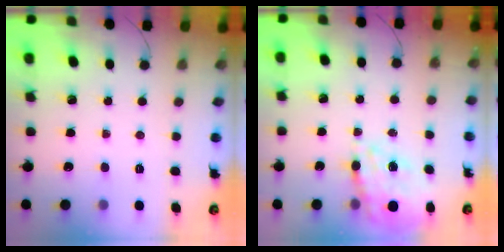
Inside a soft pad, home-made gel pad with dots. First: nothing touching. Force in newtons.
{"total": 18.8, "press": 18.4, "slide": 4.0}